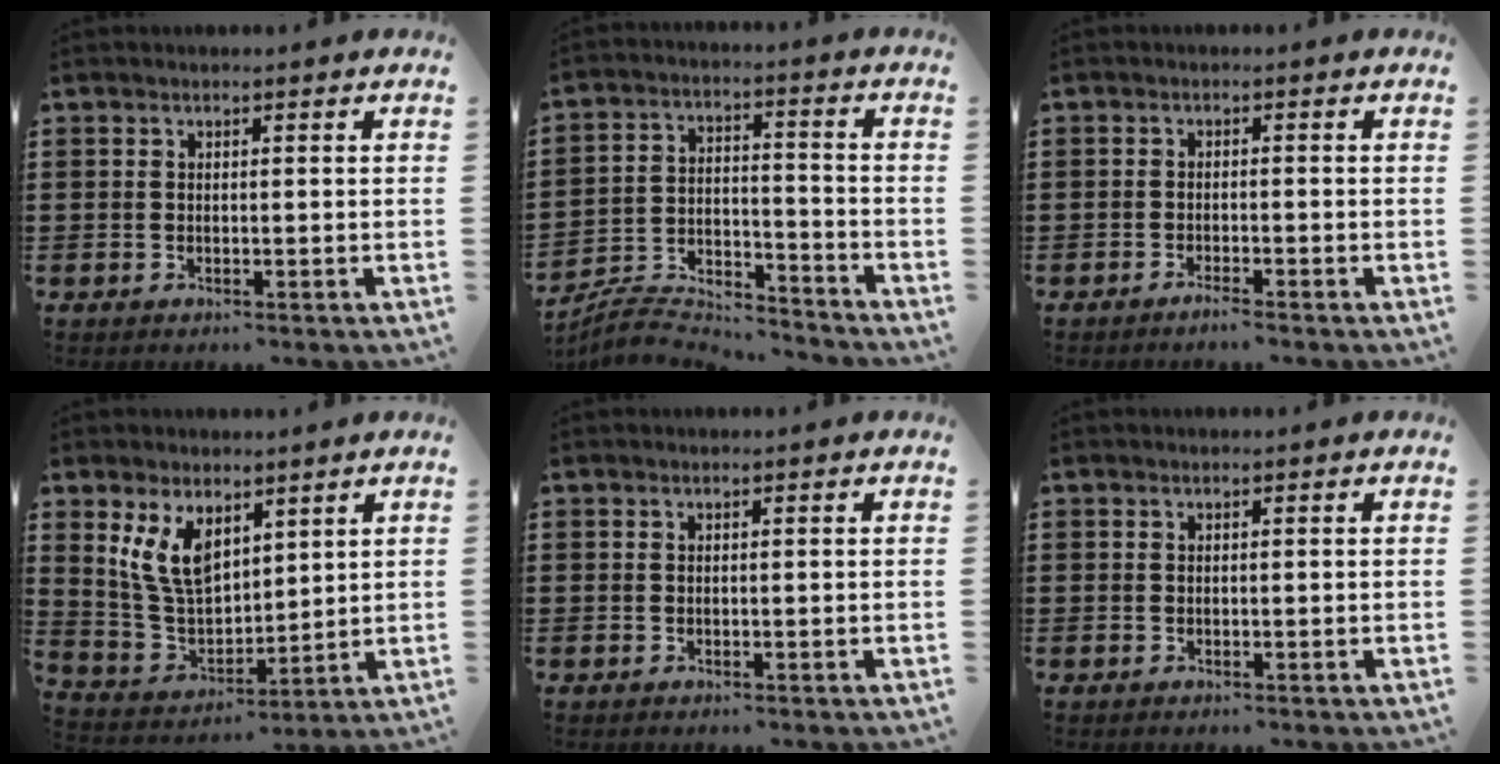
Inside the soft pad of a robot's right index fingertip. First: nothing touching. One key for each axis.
{"total": 6.0, "fx": -5.8, "fy": 1.3, "fz": 1.1, "tx": -0.029, "ty": 0.004, "tz": -0.118}
{"total": 1.5, "fx": -1.4, "fy": -0.1, "fz": 0.6, "tx": -0.011, "ty": -0.001, "tz": -0.026}
{"total": 9.0, "fx": 4.5, "fy": 5.3, "fz": 5.7, "tx": -0.152, "ty": -0.005, "tz": 0.081}
{"total": 0.0}
{"total": 0.0}